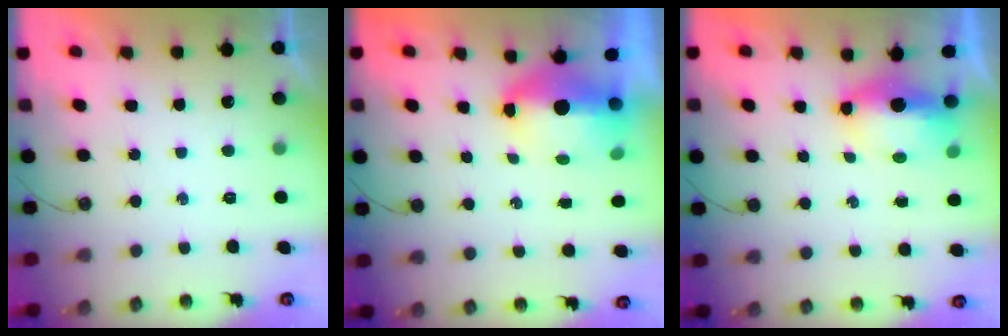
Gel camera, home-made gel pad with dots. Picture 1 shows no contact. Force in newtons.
{"total": 11.2, "press": 9.4, "slide": 6.2}
{"total": 7.0, "press": 6.8, "slide": 1.8}